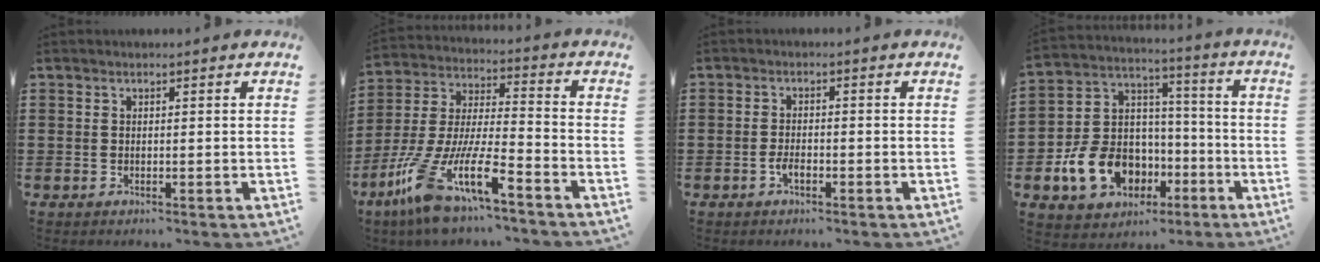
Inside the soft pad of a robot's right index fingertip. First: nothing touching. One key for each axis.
{"total": 13.4, "fx": -9.0, "fy": 2.2, "fz": 9.7, "tx": -0.221, "ty": -0.008, "tz": -0.177}
{"total": 2.2, "fx": -1.1, "fy": 0.7, "fz": 1.7, "tx": -0.038, "ty": -0.003, "tz": -0.023}
{"total": 12.8, "fx": -5.2, "fy": 9.9, "fz": 6.2, "tx": -0.155, "ty": 0.030, "tz": -0.086}